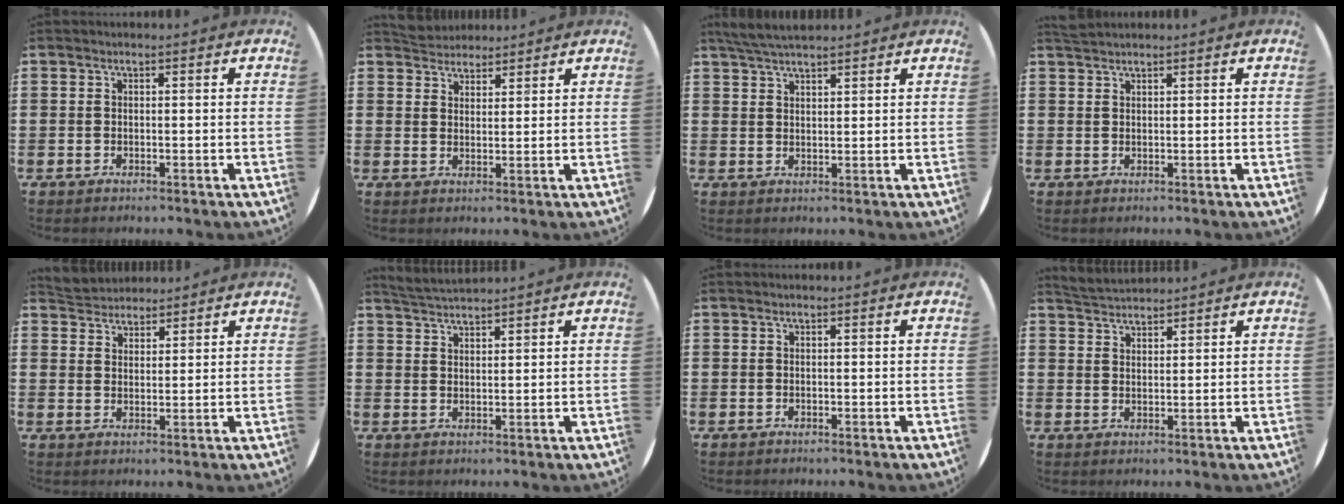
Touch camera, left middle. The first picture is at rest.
{"total": 3.1, "force": [3.0, 0.9, -0.2], "torque": [-0.005, -0.002, 0.059]}
{"total": 4.0, "force": [3.7, 0.6, 1.5], "torque": [-0.038, -0.003, 0.069]}
{"total": 1.2, "force": [1.2, -0.1, 0.1], "torque": [-0.004, 0.000, 0.024]}
{"total": 3.4, "force": [3.2, 0.9, -0.4], "torque": [-0.004, -0.006, 0.062]}
{"total": 3.0, "force": [3.0, 0.0, 0.3], "torque": [-0.013, -0.006, 0.057]}
{"total": 0.0}
{"total": 3.1, "force": [3.1, 0.3, 0.0], "torque": [-0.007, -0.008, 0.059]}